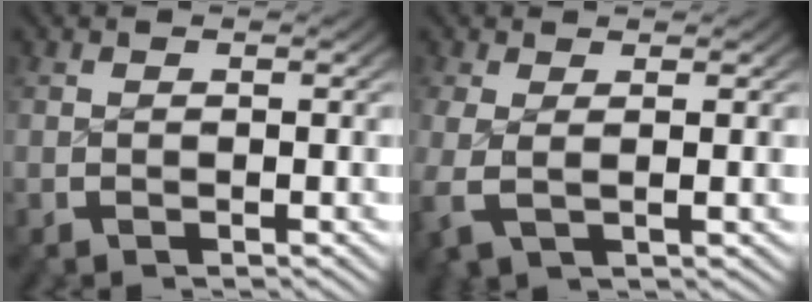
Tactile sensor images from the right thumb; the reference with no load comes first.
{"total": 3.0, "force": [0.3, 1.3, 2.7], "torque": [-0.075, -0.013, 0.016]}